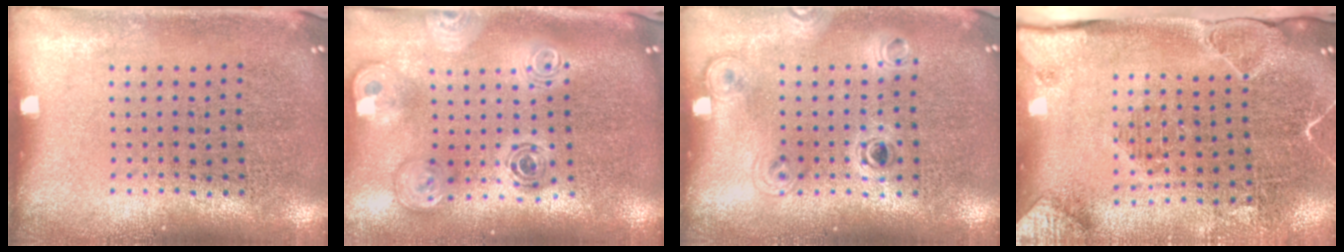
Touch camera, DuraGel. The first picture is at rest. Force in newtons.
{"total": 1.9, "press": 1.6, "slide": 1.0}
{"total": 1.2, "press": 1.2, "slide": 0.5}
{"total": 2.1, "press": 2.1, "slide": 0.5}